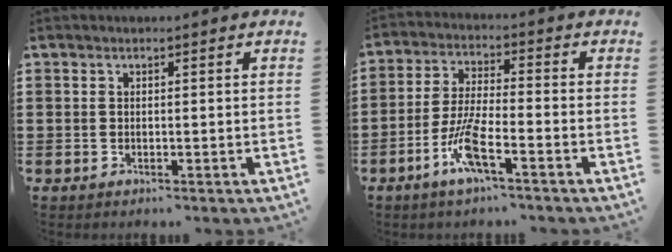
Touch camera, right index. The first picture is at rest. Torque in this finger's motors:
{"motor_torque": [1.25, 0.89, 0.23, 0.12]}